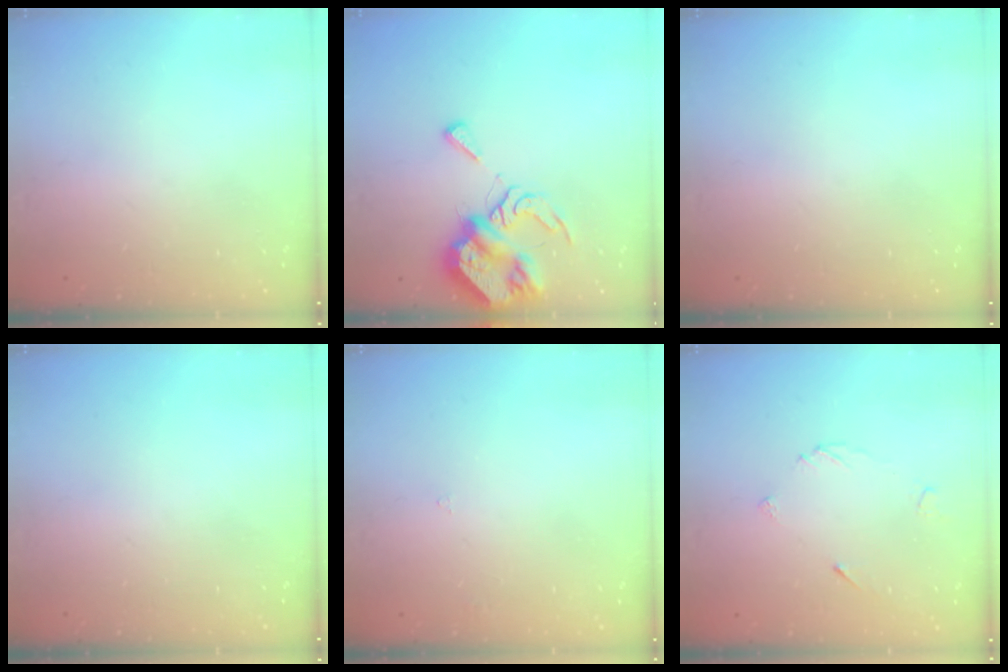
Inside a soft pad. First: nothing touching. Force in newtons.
{"total": 9.7, "press": 9.6, "slide": 1.1}
{"total": 0.0}
{"total": 0.0}
{"total": 1.6, "press": 1.5, "slide": 0.4}
{"total": 4.0, "press": 4.0, "slide": 0.5}